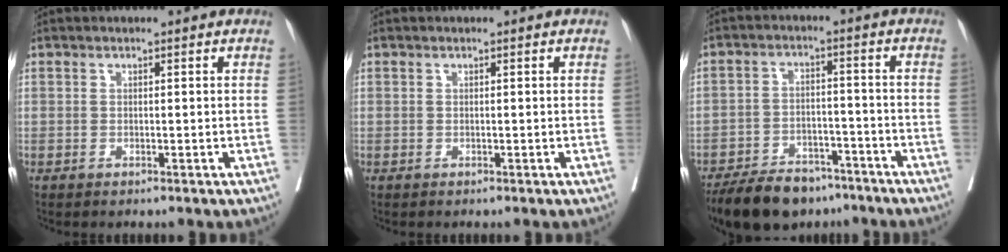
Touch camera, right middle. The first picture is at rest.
{"total": 0.0}
{"total": 12.5, "force": [-10.2, 5.3, 4.9], "torque": [-0.076, -0.002, -0.161]}